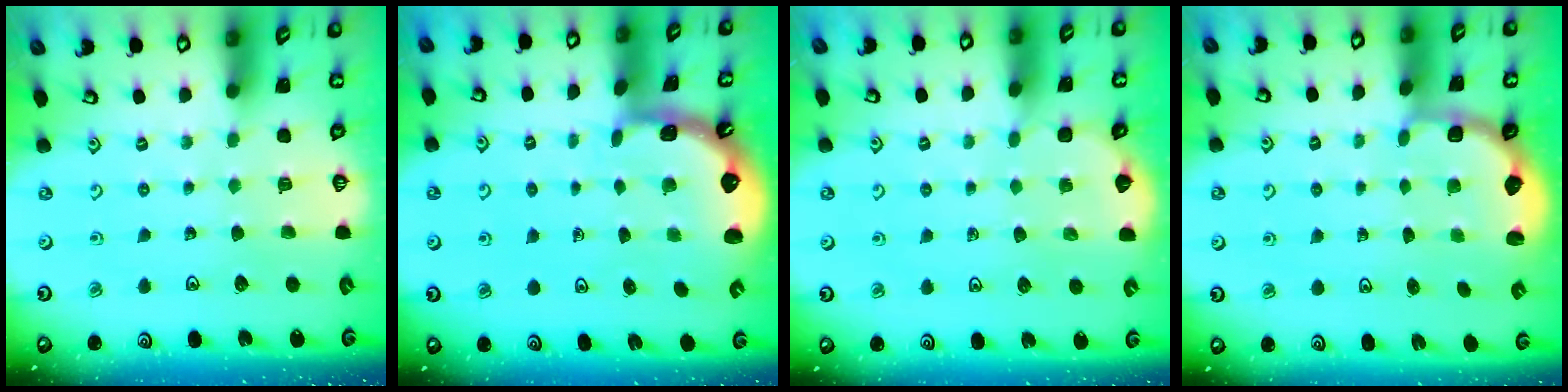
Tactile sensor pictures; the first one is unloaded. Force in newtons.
{"total": 1.4, "press": 1.4, "slide": 0.1}
{"total": 2.1, "press": 2.1, "slide": 0.2}
{"total": 2.8, "press": 2.1, "slide": 1.9}